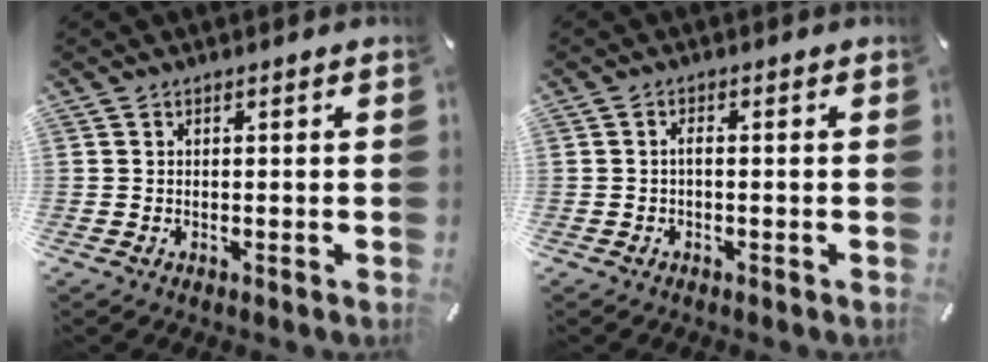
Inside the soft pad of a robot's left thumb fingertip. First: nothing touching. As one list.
[{"total": 1.4, "force": [-0.3, 0.4, 1.3], "torque": [-0.026, 0.002, -0.007]}]